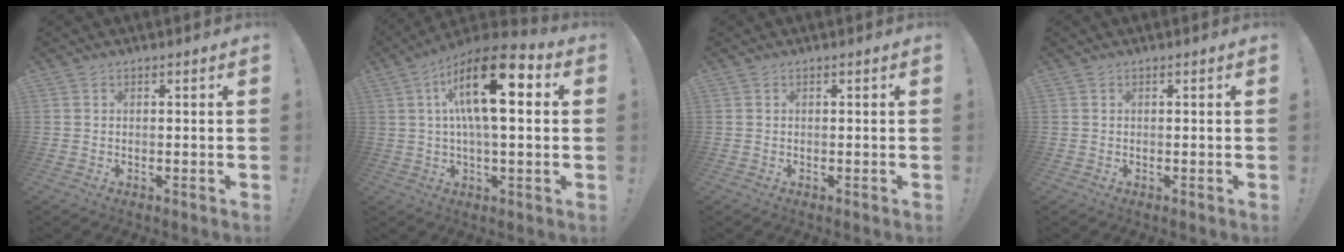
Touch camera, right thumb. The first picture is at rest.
{"total": 19.0, "force": [4.9, 6.4, 17.2], "torque": [-0.291, -0.010, 0.071]}
{"total": 0.0}
{"total": 0.0}